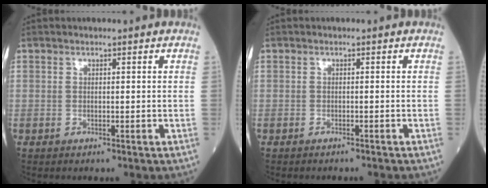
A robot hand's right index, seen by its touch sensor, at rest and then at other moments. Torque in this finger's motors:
{"motor_torque": [-0.93, -0.17, -0.13, -0.03]}